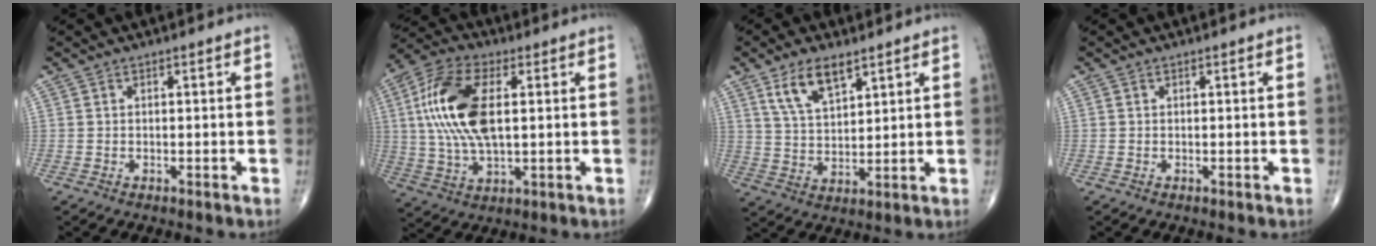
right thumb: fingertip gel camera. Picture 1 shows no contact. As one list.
[{"total": 16.3, "force": [2.6, 7.9, 14.1], "torque": [-0.296, 0.009, 0.047]}, {"total": 8.7, "force": [5.2, 3.8, 5.8], "torque": [-0.097, -0.026, 0.104]}, {"total": 0.0}]